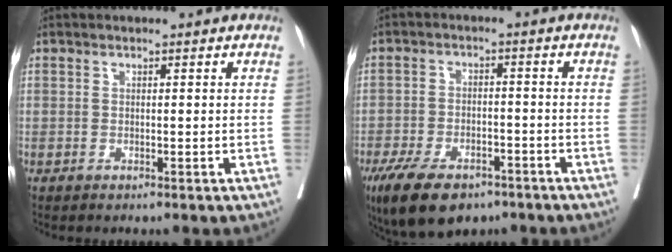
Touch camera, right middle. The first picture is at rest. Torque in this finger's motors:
{"motor_torque": [1.11, -0.95, 0.33, 0.08]}